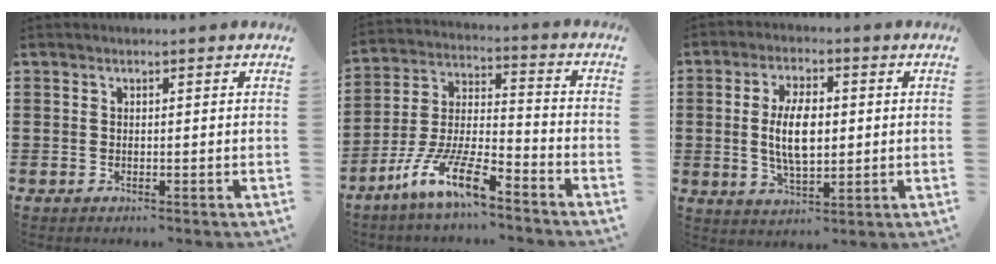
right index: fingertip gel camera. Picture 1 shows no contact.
{"total": 10.6, "force": [-8.0, 1.9, 6.7], "torque": [-0.156, 0.003, -0.159]}
{"total": 7.9, "force": [0.2, 3.5, 7.1], "torque": [-0.139, 0.001, -0.002]}